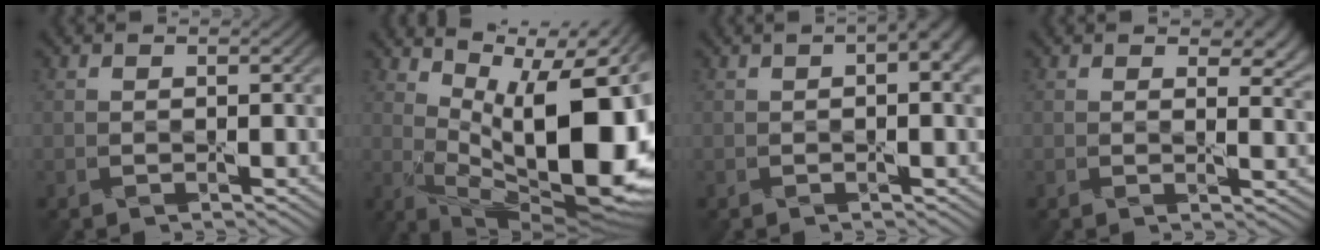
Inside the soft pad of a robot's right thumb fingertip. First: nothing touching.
{"total": 16.2, "force": [4.4, 6.4, 14.2], "torque": [-0.211, 0.012, 0.089]}
{"total": 4.4, "force": [1.6, 1.3, 3.9], "torque": [-0.053, 0.008, 0.020]}
{"total": 5.5, "force": [3.2, 2.3, 3.8], "torque": [-0.045, -0.002, 0.048]}